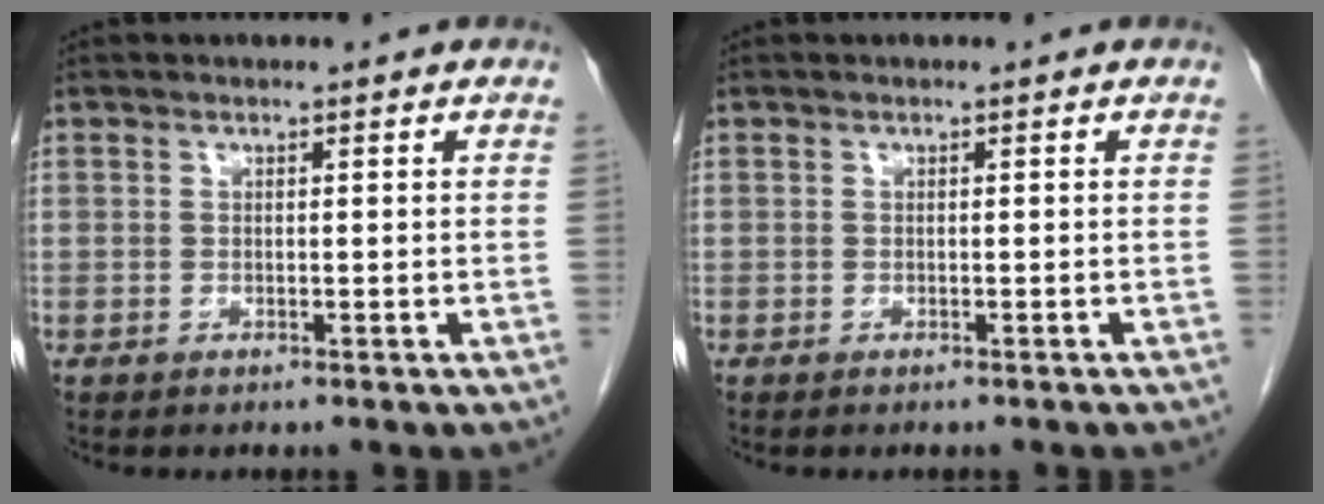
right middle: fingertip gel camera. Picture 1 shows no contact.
{"total": 2.4, "force": [-2.1, 0.5, 1.0], "torque": [-0.016, -0.003, -0.024]}